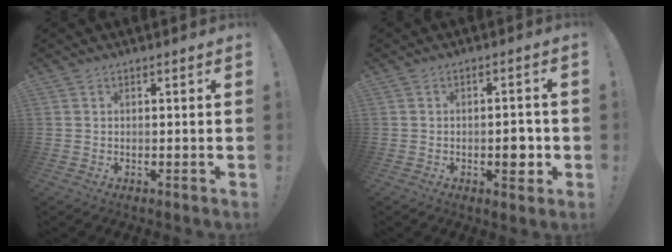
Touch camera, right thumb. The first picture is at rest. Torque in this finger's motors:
{"motor_torque": [0.73, 0.93, 0.25, -0.30, 0.08]}